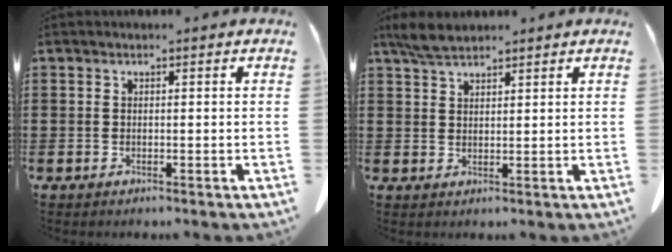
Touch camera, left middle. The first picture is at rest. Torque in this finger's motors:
{"motor_torque": [0.33, 0.30, 0.06, 0.03]}